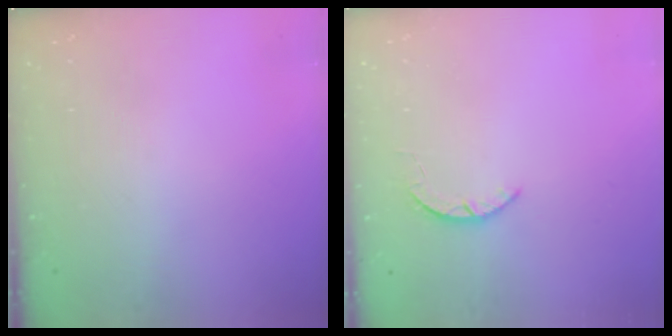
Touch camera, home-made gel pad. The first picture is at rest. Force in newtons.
{"total": 1.6, "press": 1.6, "slide": 0.3}